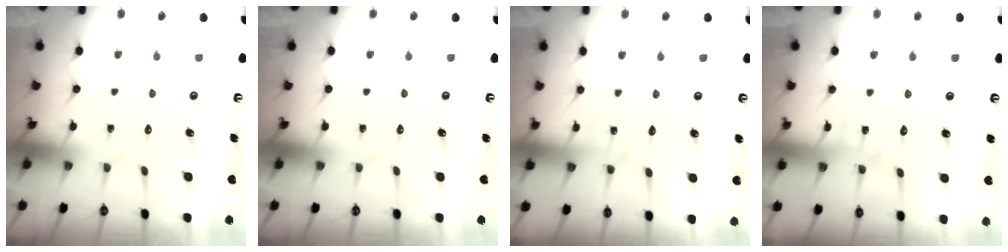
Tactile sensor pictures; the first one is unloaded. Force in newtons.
{"total": 0.0}
{"total": 1.9, "press": 1.9, "slide": 0.2}
{"total": 5.3, "press": 5.2, "slide": 0.6}